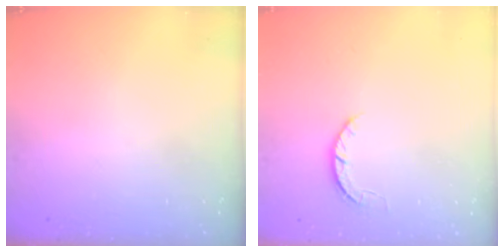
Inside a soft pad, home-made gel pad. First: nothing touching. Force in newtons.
{"total": 3.9, "press": 3.9, "slide": 0.6}